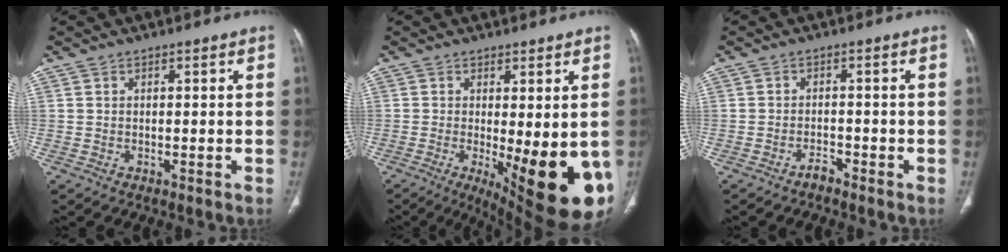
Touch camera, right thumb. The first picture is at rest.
{"total": 16.6, "force": [-4.0, 5.1, 15.3], "torque": [-0.160, -0.024, -0.033]}
{"total": 1.6, "force": [-1.5, 0.4, 0.5], "torque": [-0.009, 0.007, -0.026]}